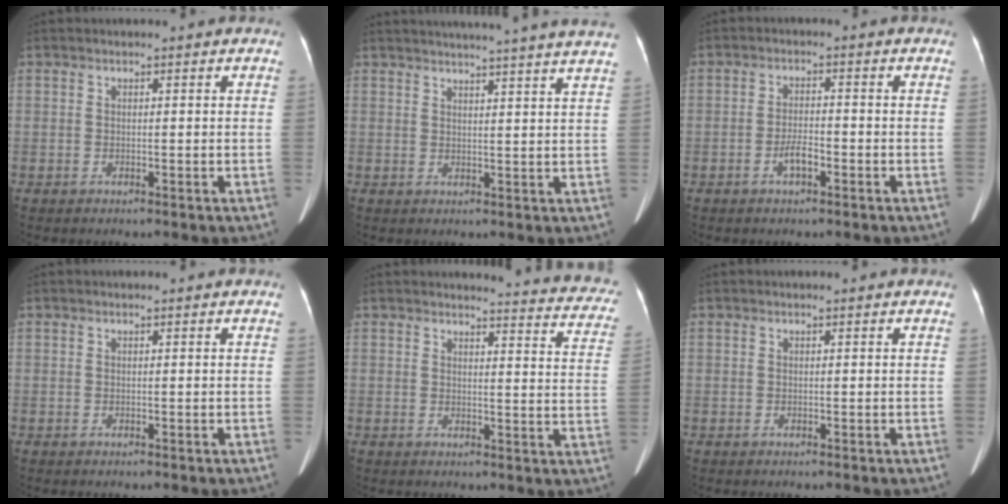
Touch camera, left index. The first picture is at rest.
{"total": 18.8, "force": [17.2, -1.1, 7.5], "torque": [-0.115, -0.020, 0.208]}
{"total": 2.9, "force": [-1.5, 0.9, 2.3], "torque": [-0.044, 0.002, -0.028]}
{"total": 0.0}
{"total": 14.2, "force": [13.9, 1.9, 2.2], "torque": [0.013, -0.093, 0.113]}
{"total": 0.0}